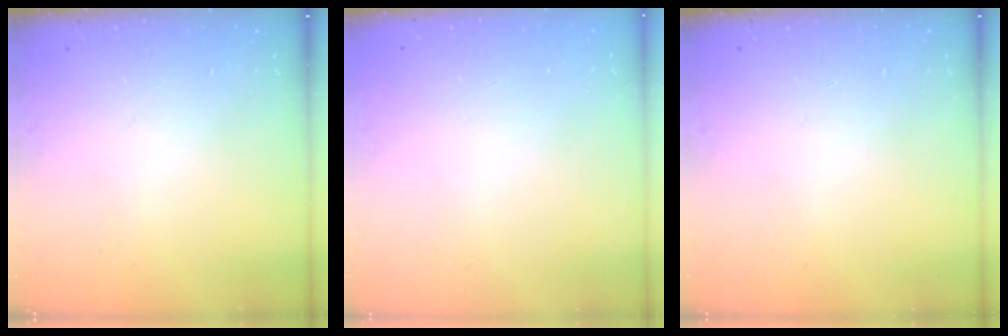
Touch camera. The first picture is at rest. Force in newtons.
{"total": 0.0}
{"total": 0.0}